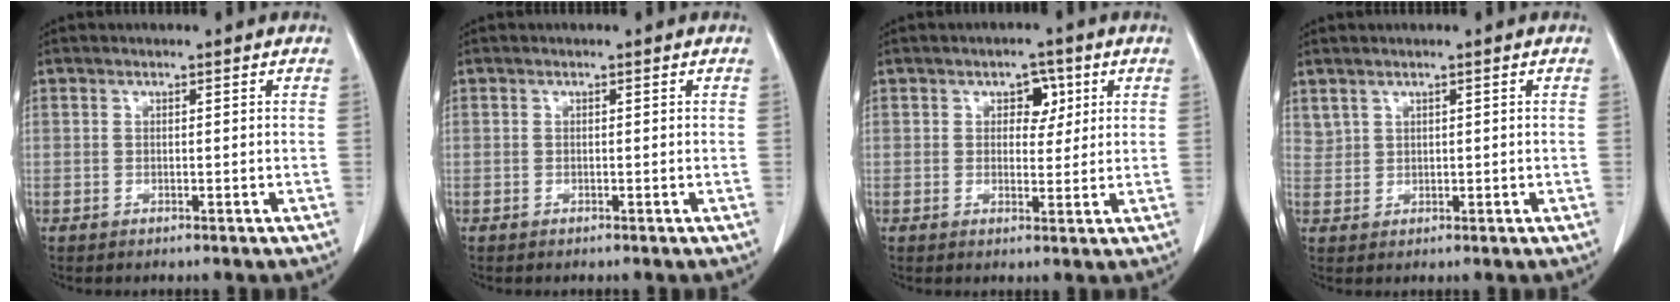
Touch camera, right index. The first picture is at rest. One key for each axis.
{"total": 0.0}
{"total": 3.6, "fx": 1.4, "fy": 2.3, "fz": 2.4, "tx": -0.027, "ty": 0.007, "tz": 0.019}
{"total": 1.7, "fx": 1.4, "fy": 1.0, "fz": 0.3, "tx": -0.002, "ty": 0.007, "tz": 0.033}